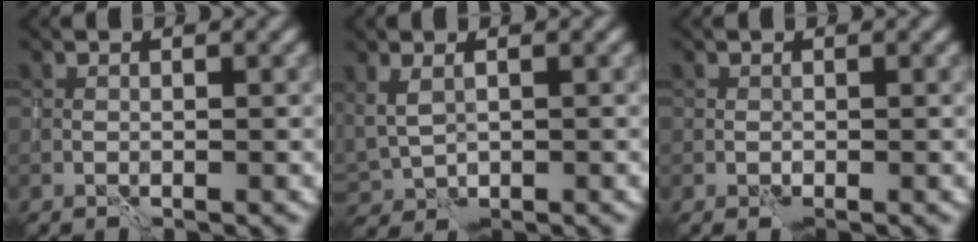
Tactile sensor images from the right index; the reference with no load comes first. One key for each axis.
{"total": 2.9, "fx": 0.6, "fy": 2.0, "fz": 2.0, "tx": -0.049, "ty": -0.011, "tz": 0.021}
{"total": 0.0}